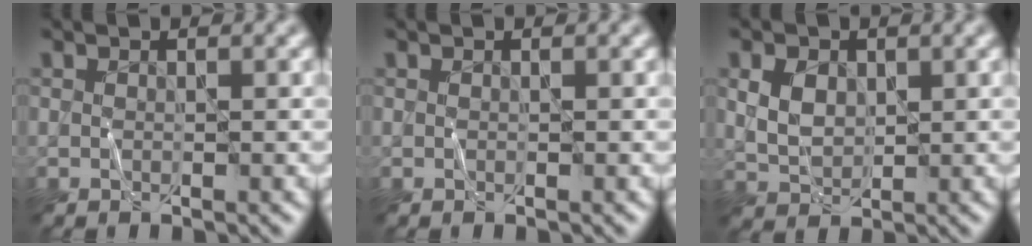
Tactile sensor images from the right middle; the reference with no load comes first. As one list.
[{"total": 0.0}, {"total": 3.1, "force": [0.8, 2.3, 1.9], "torque": [-0.043, 0.000, 0.018]}]